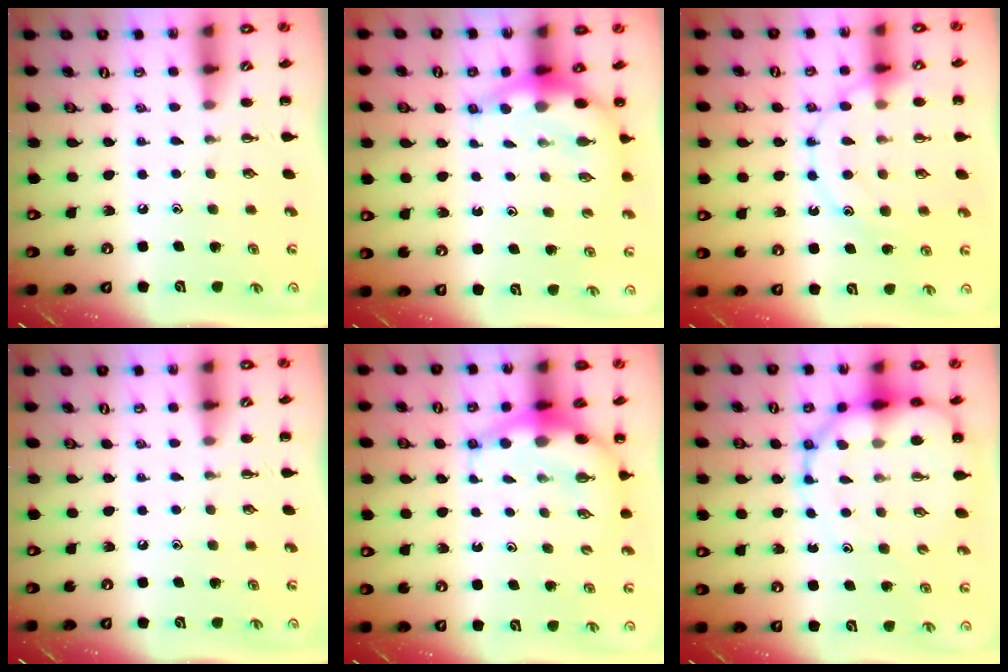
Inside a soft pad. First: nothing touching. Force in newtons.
{"total": 6.6, "press": 6.4, "slide": 1.6}
{"total": 14.3, "press": 14.3, "slide": 1.3}
{"total": 0.0}
{"total": 8.8, "press": 8.7, "slide": 1.2}
{"total": 14.1, "press": 13.5, "slide": 4.1}